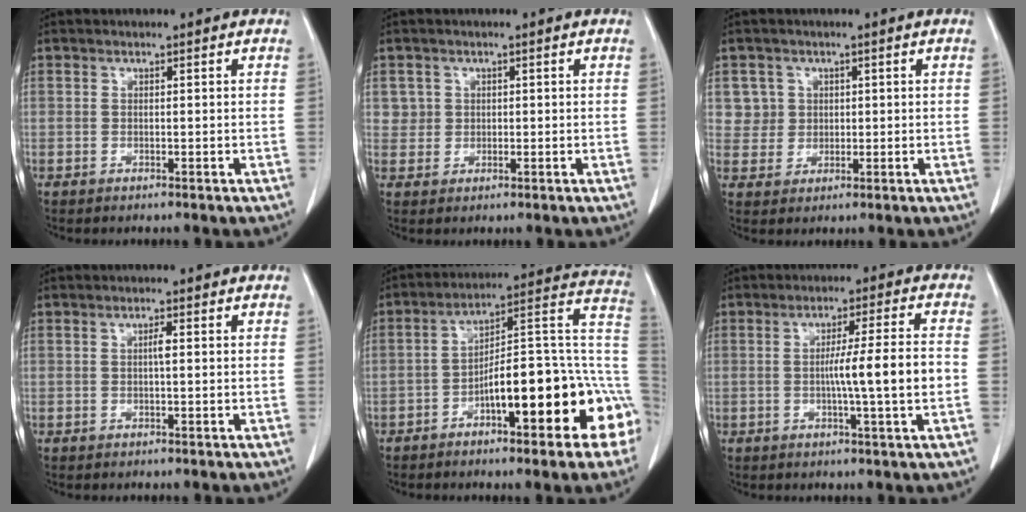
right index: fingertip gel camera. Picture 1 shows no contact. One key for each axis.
{"total": 2.3, "fx": 0.7, "fy": 2.2, "fz": -0.1, "tx": 0.021, "ty": 0.003, "tz": 0.008}
{"total": 3.9, "fx": 1.3, "fy": 3.7, "fz": -0.4, "tx": 0.026, "ty": 0.007, "tz": 0.024}
{"total": 1.2, "fx": 0.1, "fy": 0.1, "fz": 1.2, "tx": -0.023, "ty": 0.003, "tz": 0.001}
{"total": 18.8, "fx": -6.6, "fy": 4.6, "fz": 17.0, "tx": -0.170, "ty": 0.042, "tz": -0.087}
{"total": 8.4, "fx": -1.1, "fy": -0.9, "fz": 8.3, "tx": -0.129, "ty": 0.002, "tz": -0.018}